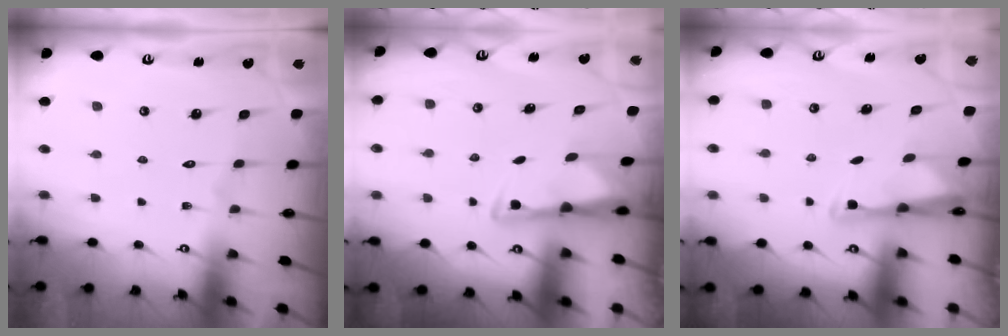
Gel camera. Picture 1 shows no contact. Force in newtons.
{"total": 2.8, "press": 2.7, "slide": 0.6}
{"total": 2.8, "press": 2.7, "slide": 0.4}